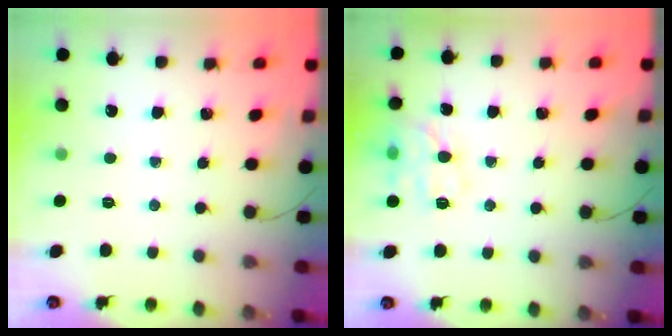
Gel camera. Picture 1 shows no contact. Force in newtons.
{"total": 12.3, "press": 12.3, "slide": 0.2}